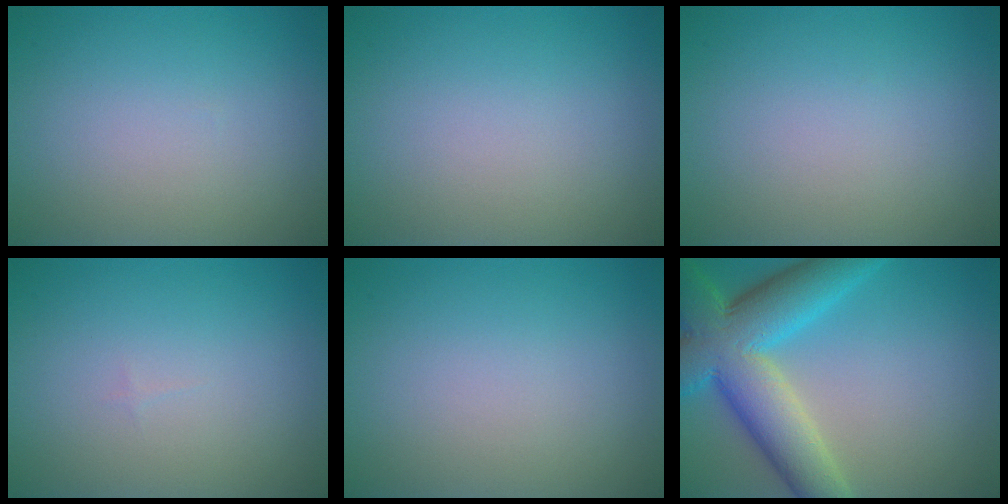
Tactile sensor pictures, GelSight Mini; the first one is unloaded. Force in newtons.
{"total": 0.0}
{"total": 0.0}
{"total": 0.0}
{"total": 0.0}
{"total": 10.6, "press": 10.6, "slide": 0.5}